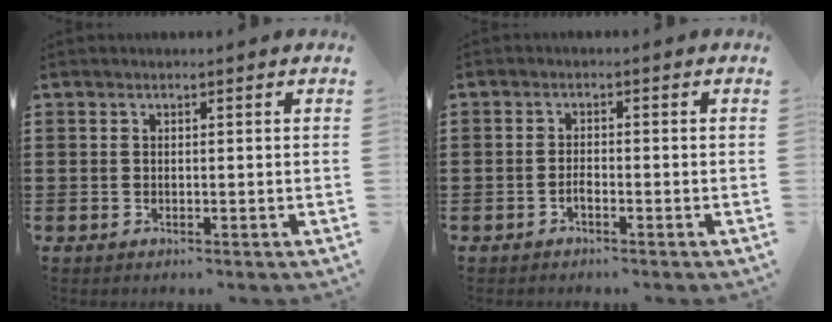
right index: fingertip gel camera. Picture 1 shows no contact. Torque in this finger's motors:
{"motor_torque": [-0.08, 2.06, 0.00, -0.03]}